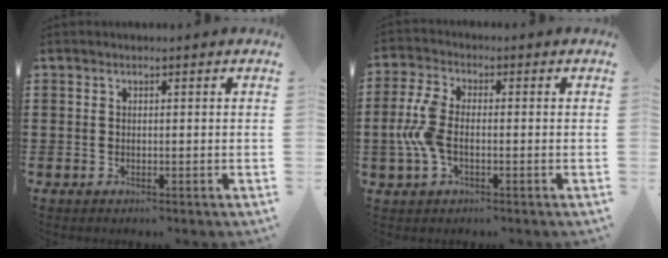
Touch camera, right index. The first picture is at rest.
{"total": 6.7, "force": [-1.0, 3.6, 5.5], "torque": [-0.140, -0.003, -0.025]}